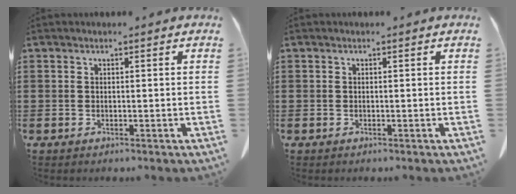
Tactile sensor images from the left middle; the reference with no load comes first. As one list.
[{"total": 0.0}]